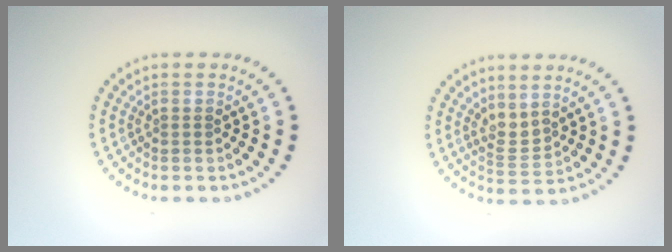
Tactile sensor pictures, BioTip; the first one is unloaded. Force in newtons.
{"total": 1.9, "press": 1.4, "slide": 1.3}